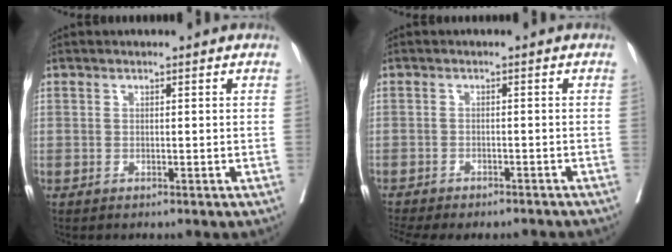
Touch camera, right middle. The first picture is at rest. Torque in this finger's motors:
{"motor_torque": [1.07, -1.07, 0.30, 0.07]}